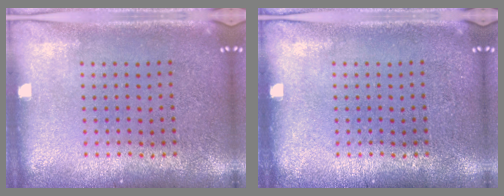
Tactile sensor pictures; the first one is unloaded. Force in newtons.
{"total": 0.0}